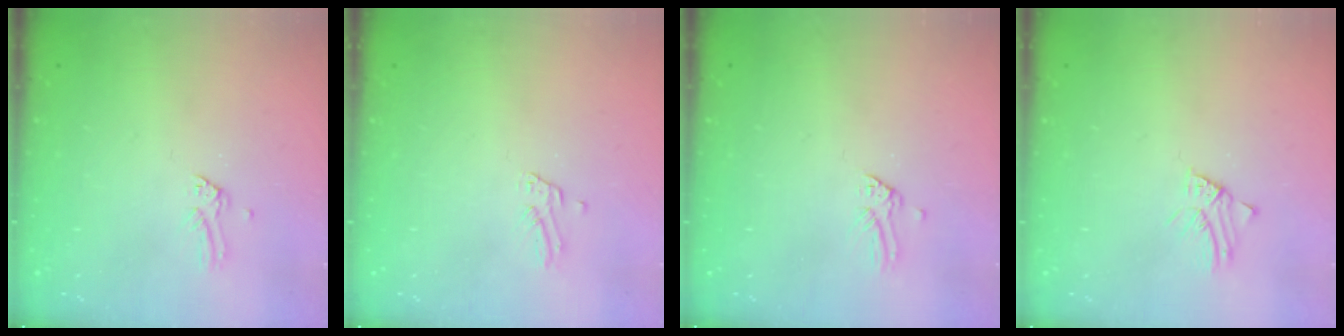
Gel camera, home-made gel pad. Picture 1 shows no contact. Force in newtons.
{"total": 1.2, "press": 1.2, "slide": 0.1}
{"total": 0.0}
{"total": 1.5, "press": 1.5, "slide": 0.0}